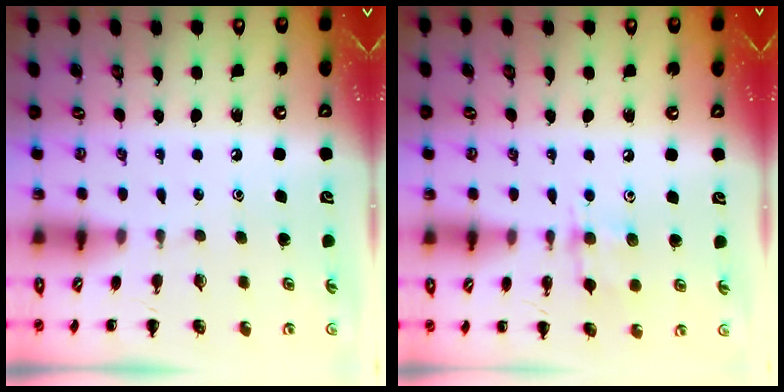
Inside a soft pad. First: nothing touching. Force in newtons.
{"total": 7.2, "press": 7.2, "slide": 0.7}